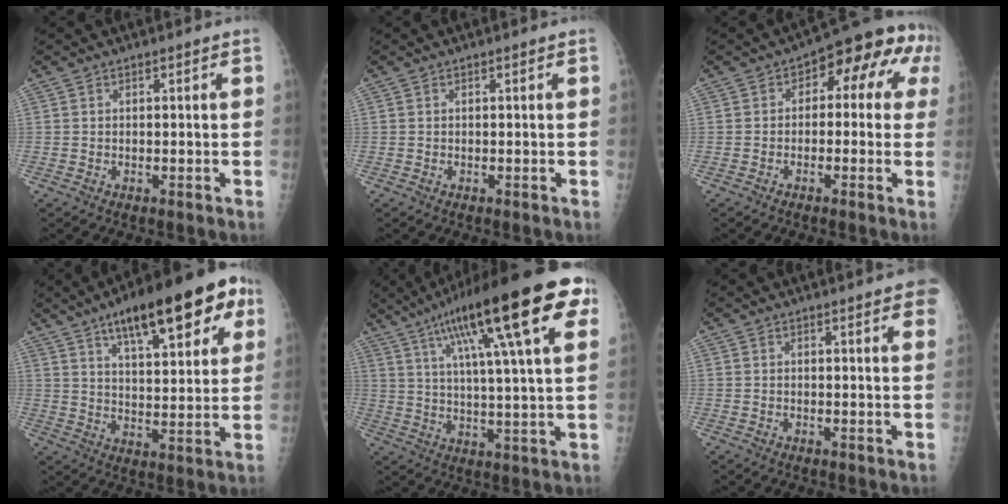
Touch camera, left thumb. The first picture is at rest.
{"total": 0.0}
{"total": 11.2, "force": [2.2, 6.6, 8.8], "torque": [-0.056, 0.043, 0.010]}
{"total": 21.9, "force": [11.3, 7.6, 17.2], "torque": [-0.217, -0.015, 0.165]}
{"total": 26.3, "force": [12.1, 5.4, 22.7], "torque": [-0.349, 0.005, 0.183]}
{"total": 6.1, "force": [3.4, 1.0, 4.9], "torque": [-0.045, 0.000, 0.032]}